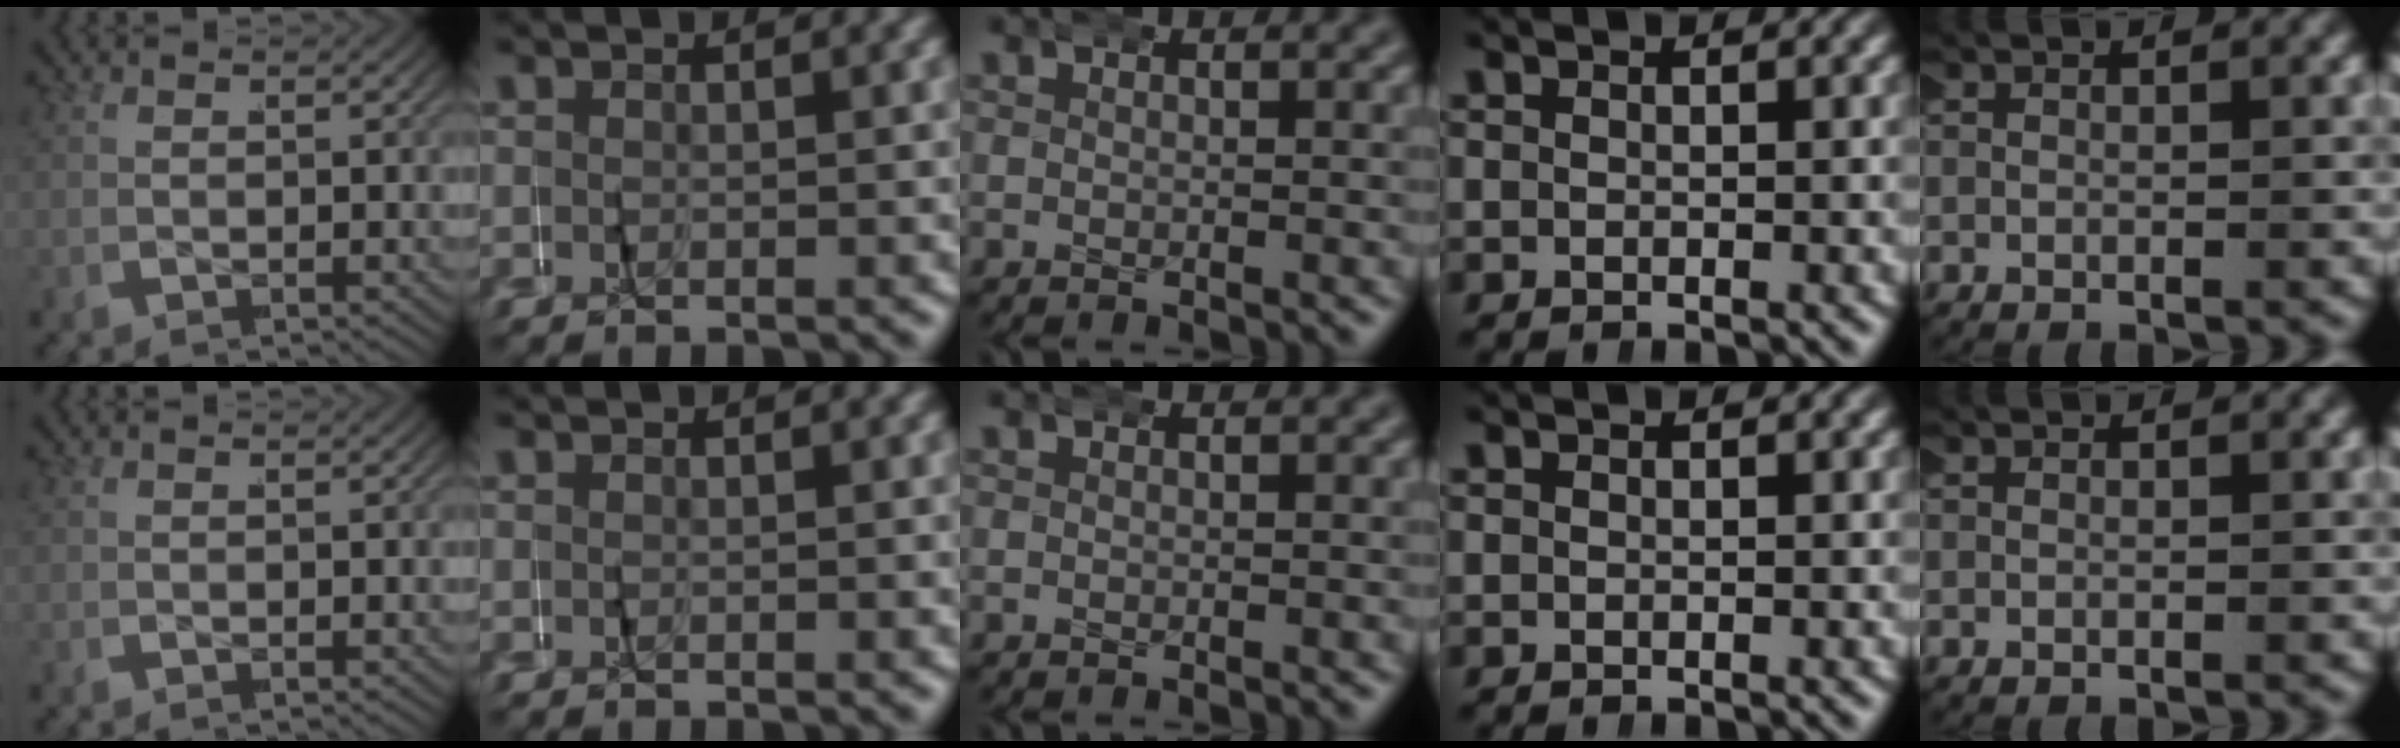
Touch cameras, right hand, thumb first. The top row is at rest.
{}